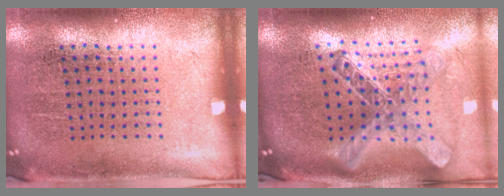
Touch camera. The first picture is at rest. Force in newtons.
{"total": 2.8, "press": 2.0, "slide": 1.9}